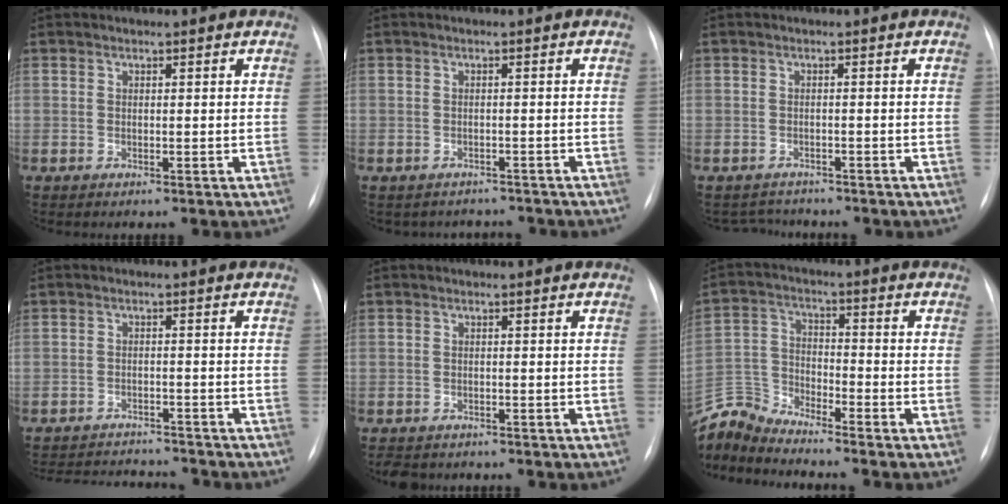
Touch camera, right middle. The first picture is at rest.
{"total": 4.4, "force": [-4.0, 1.8, -0.2], "torque": [0.002, 0.011, -0.046]}
{"total": 2.7, "force": [-2.6, 0.6, -0.6], "torque": [0.008, -0.006, -0.039]}
{"total": 11.2, "force": [-10.8, 1.7, 2.7], "torque": [-0.054, 0.004, -0.149]}
{"total": 3.9, "force": [-3.3, 1.9, 0.9], "torque": [-0.010, -0.004, -0.045]}
{"total": 8.7, "force": [-8.7, -0.9, 0.2], "torque": [-0.017, 0.012, -0.175]}